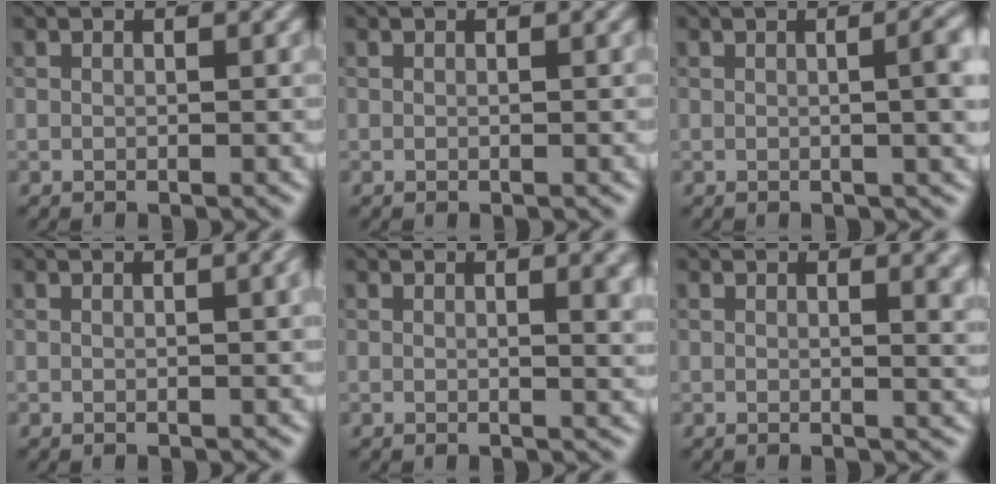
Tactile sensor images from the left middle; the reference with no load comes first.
{"total": 0.0}
{"total": 4.5, "force": [0.2, 1.5, 4.2], "torque": [-0.044, 0.010, 0.000]}
{"total": 1.5, "force": [0.3, 0.4, 1.4], "torque": [-0.016, 0.005, 0.002]}
{"total": 2.8, "force": [1.0, 1.0, 2.4], "torque": [-0.017, 0.001, 0.010]}
{"total": 2.9, "force": [1.2, 1.2, 2.4], "torque": [-0.016, 0.001, 0.014]}